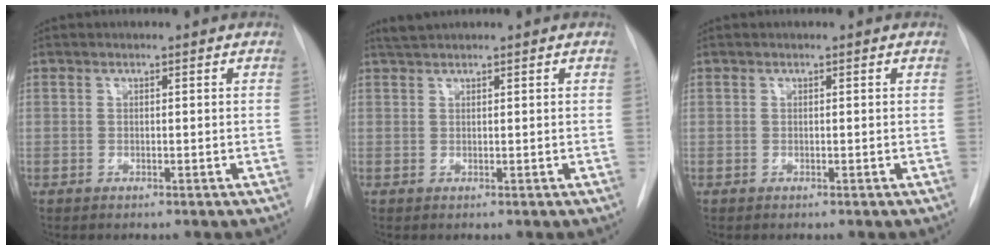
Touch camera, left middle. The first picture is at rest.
{"total": 1.6, "force": [1.5, -0.2, 0.4], "torque": [-0.013, 0.010, 0.033]}
{"total": 0.0}